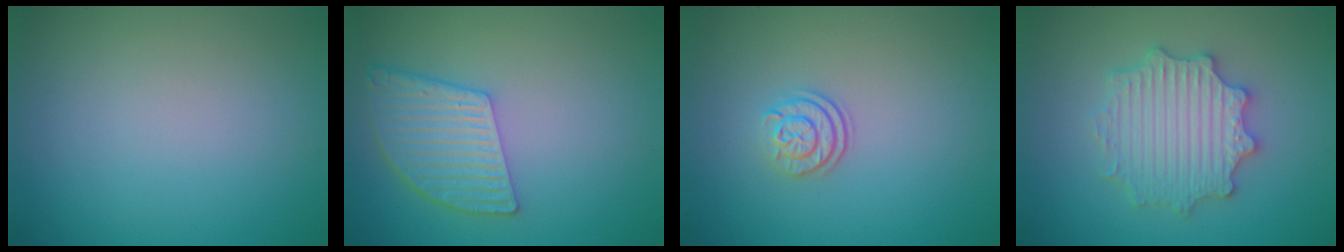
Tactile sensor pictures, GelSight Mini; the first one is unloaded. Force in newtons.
{"total": 5.0, "press": 4.0, "slide": 3.1}
{"total": 2.4, "press": 1.8, "slide": 1.5}
{"total": 5.4, "press": 5.3, "slide": 0.9}